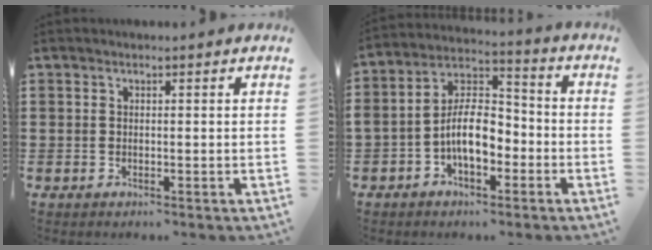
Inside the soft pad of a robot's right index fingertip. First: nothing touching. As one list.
[{"total": 8.2, "force": [-3.0, 4.1, 6.4], "torque": [-0.139, 0.008, -0.060]}]